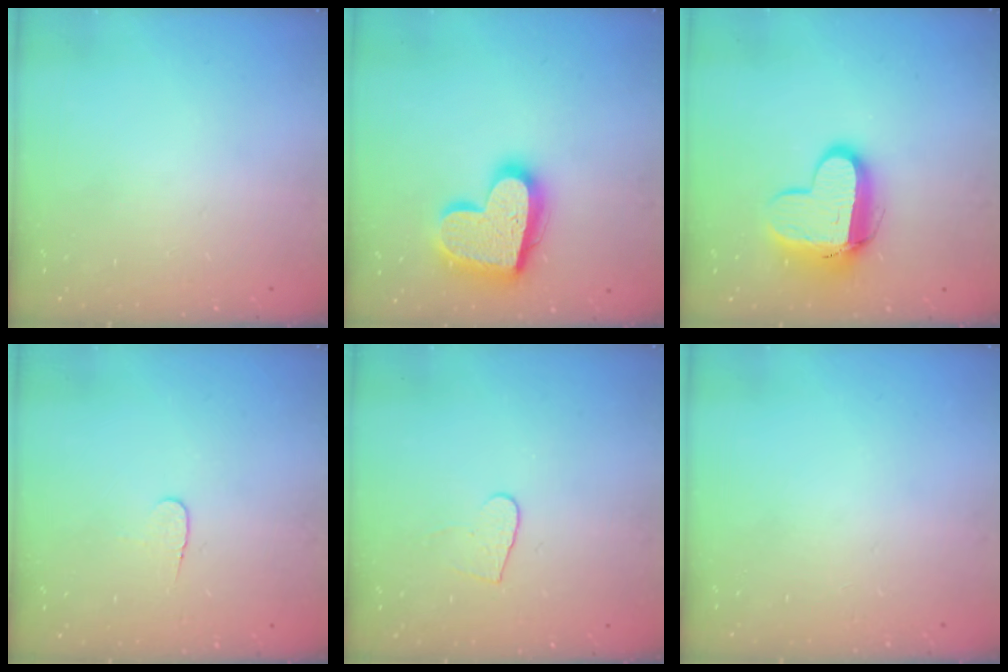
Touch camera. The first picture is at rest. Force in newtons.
{"total": 20.1, "press": 20.0, "slide": 1.7}
{"total": 12.4, "press": 12.4, "slide": 1.2}
{"total": 4.0, "press": 4.0, "slide": 0.4}
{"total": 4.7, "press": 4.7, "slide": 0.4}
{"total": 0.0}